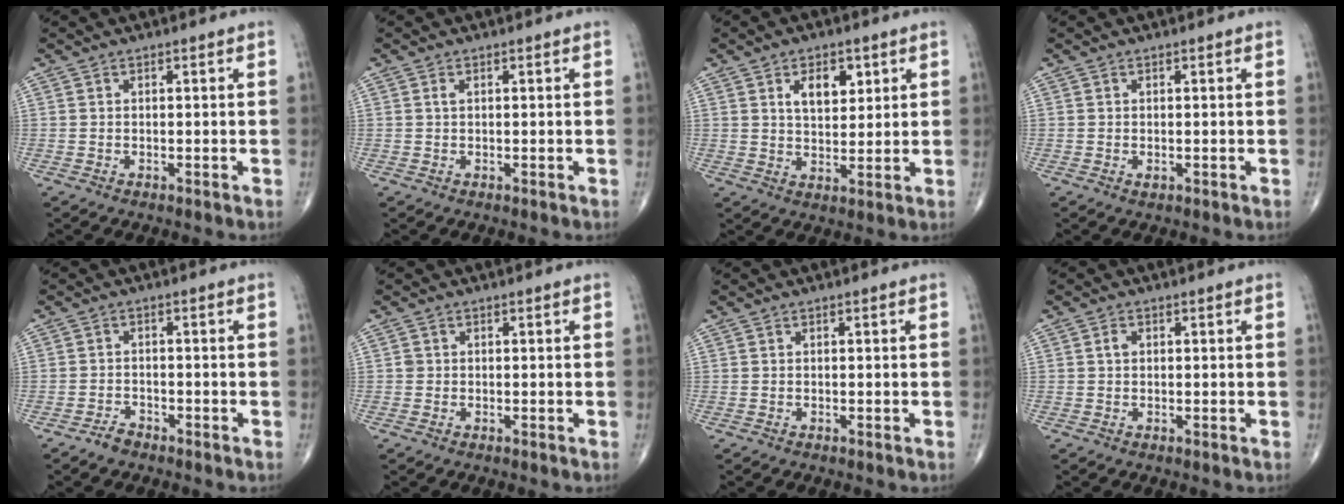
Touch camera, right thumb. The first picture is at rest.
{"total": 0.6, "force": [0.2, 0.3, 0.5], "torque": [-0.014, 0.005, 0.005]}
{"total": 6.8, "force": [2.9, 3.9, 4.8], "torque": [-0.057, -0.017, 0.049]}
{"total": 0.5, "force": [-0.1, 0.3, 0.4], "torque": [-0.004, -0.001, 0.000]}
{"total": 2.0, "force": [-1.7, 1.0, 0.5], "torque": [-0.010, 0.006, -0.031]}
{"total": 0.8, "force": [0.0, 0.8, 0.2], "torque": [0.003, 0.002, 0.001]}
{"total": 0.0}
{"total": 1.3, "force": [0.3, 1.0, 0.8], "torque": [-0.013, 0.004, 0.003]}